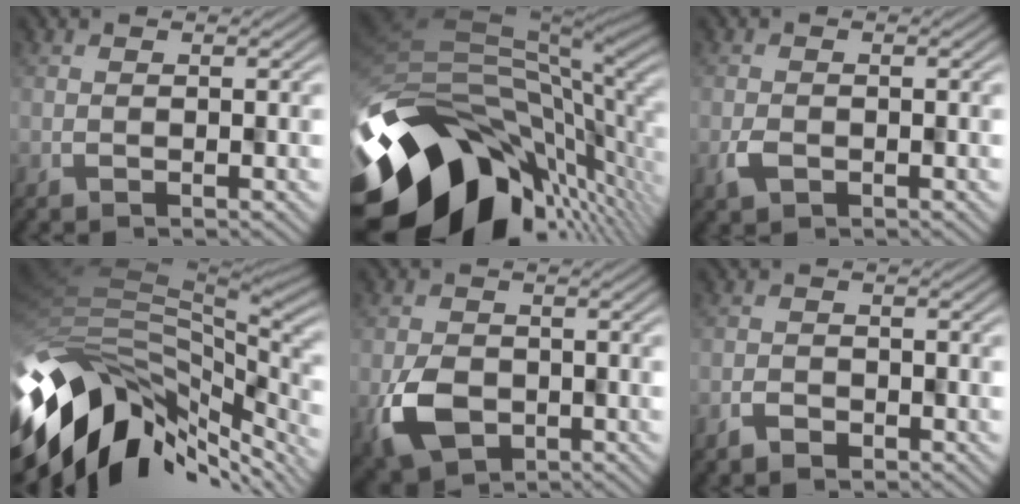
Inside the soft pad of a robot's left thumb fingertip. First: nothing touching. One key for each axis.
{"total": 16.1, "fx": -6.3, "fy": 10.1, "fz": 10.9, "tx": -0.214, "ty": -0.033, "tz": -0.098}
{"total": 1.0, "fx": -0.6, "fy": 0.8, "fz": 0.1, "tx": -0.015, "ty": -0.011, "tz": -0.010}
{"total": 14.6, "fx": -6.1, "fy": 8.9, "fz": 9.8, "tx": -0.208, "ty": -0.024, "tz": -0.111}
{"total": 5.3, "fx": -2.1, "fy": 4.1, "fz": 2.6, "tx": -0.068, "ty": -0.022, "tz": -0.038}
{"total": 1.6, "fx": -1.3, "fy": 0.8, "fz": -0.1, "tx": -0.002, "ty": -0.006, "tz": -0.023}